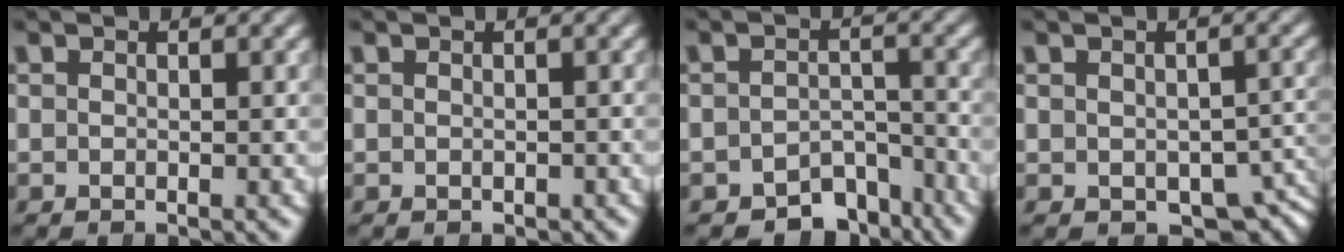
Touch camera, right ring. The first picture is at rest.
{"total": 0.6, "force": [-0.3, 0.4, -0.1], "torque": [-0.001, -0.004, -0.001]}
{"total": 6.2, "force": [-5.3, 2.7, 1.8], "torque": [0.004, -0.010, -0.084]}
{"total": 4.5, "force": [-2.6, 2.8, 2.4], "torque": [-0.013, -0.018, -0.030]}